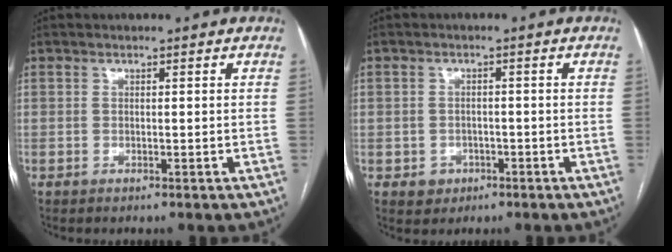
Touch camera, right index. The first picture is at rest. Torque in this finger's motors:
{"motor_torque": [-0.50, 0.09, -1.05, -0.21]}